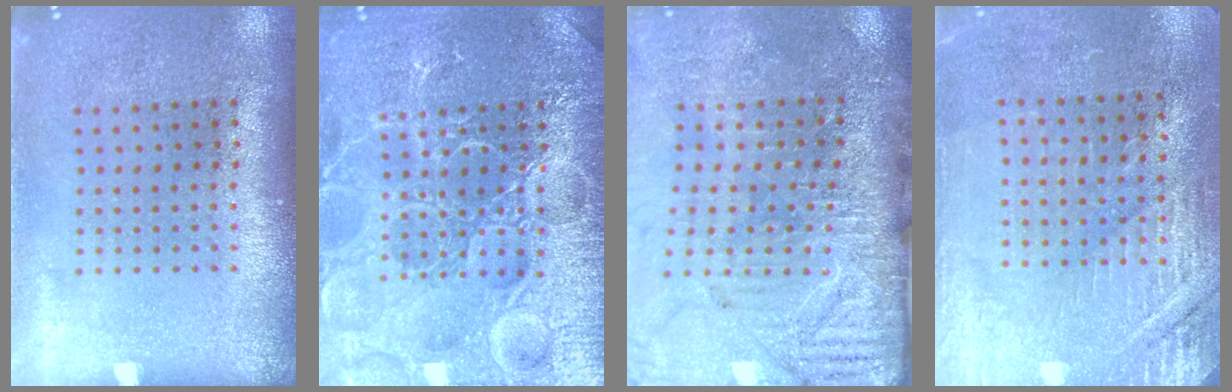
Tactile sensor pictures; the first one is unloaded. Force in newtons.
{"total": 7.4, "press": 7.3, "slide": 1.0}
{"total": 3.6, "press": 3.4, "slide": 1.2}
{"total": 2.8, "press": 2.8, "slide": 0.4}